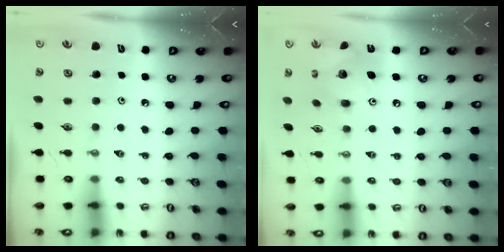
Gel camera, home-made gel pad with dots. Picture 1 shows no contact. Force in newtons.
{"total": 14.0, "press": 13.9, "slide": 1.1}